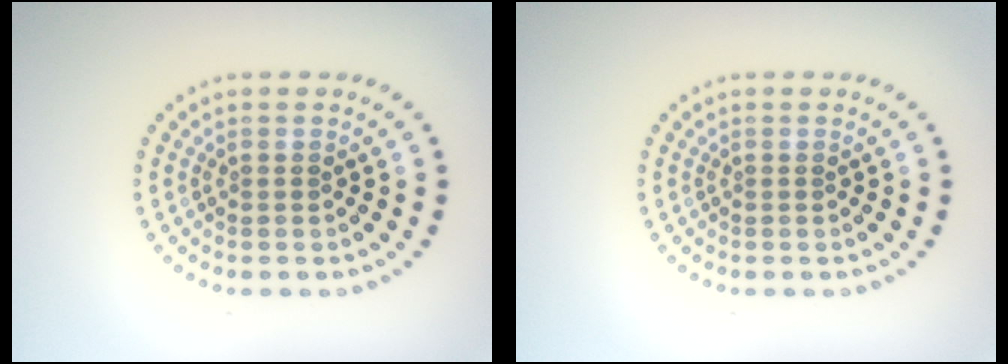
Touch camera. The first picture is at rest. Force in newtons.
{"total": 0.0}